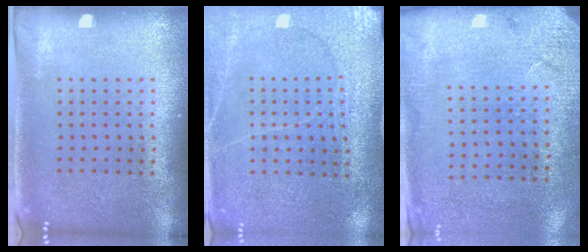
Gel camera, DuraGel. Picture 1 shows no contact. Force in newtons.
{"total": 2.7, "press": 2.7, "slide": 0.4}
{"total": 2.7, "press": 2.3, "slide": 1.3}